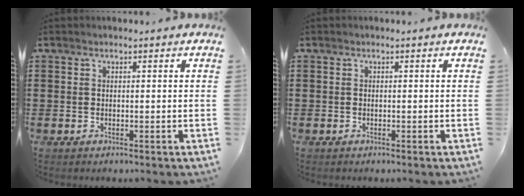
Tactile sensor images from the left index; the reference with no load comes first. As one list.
[{"total": 0.0}]